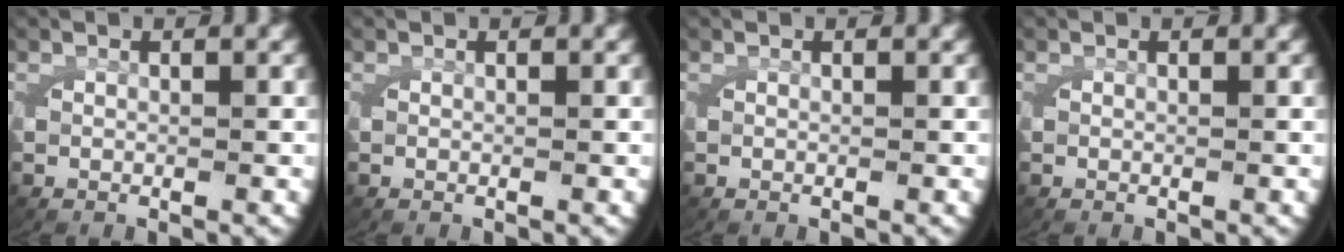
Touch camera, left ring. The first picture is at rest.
{"total": 0.0}
{"total": 0.0}
{"total": 0.0}